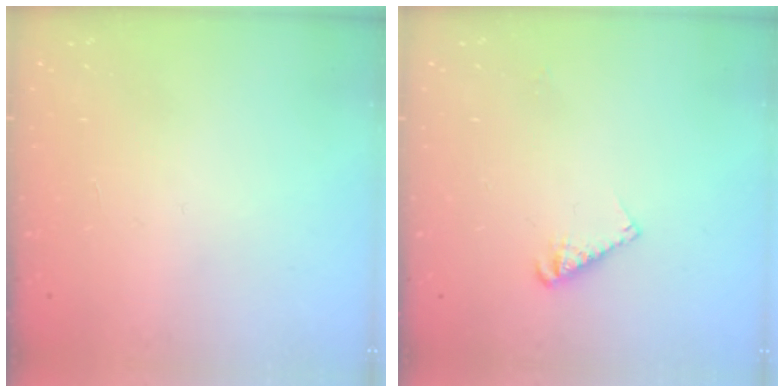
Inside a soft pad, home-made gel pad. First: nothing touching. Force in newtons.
{"total": 5.2, "press": 5.2, "slide": 0.8}